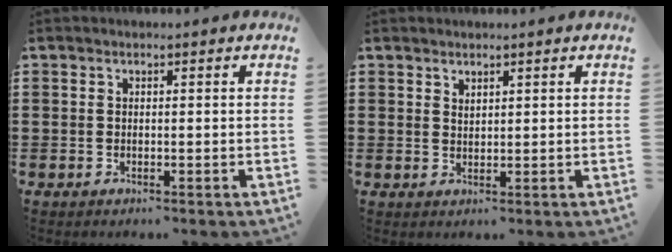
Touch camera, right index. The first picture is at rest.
{"total": 1.3, "force": [1.2, 0.4, 0.0], "torque": [-0.002, 0.001, 0.024]}